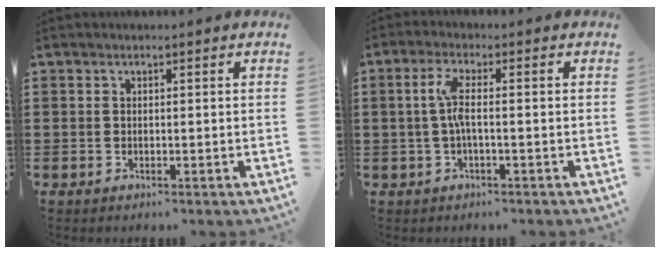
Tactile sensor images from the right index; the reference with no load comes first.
{"total": 4.4, "force": [-0.3, 0.7, 4.3], "torque": [-0.095, -0.001, -0.015]}